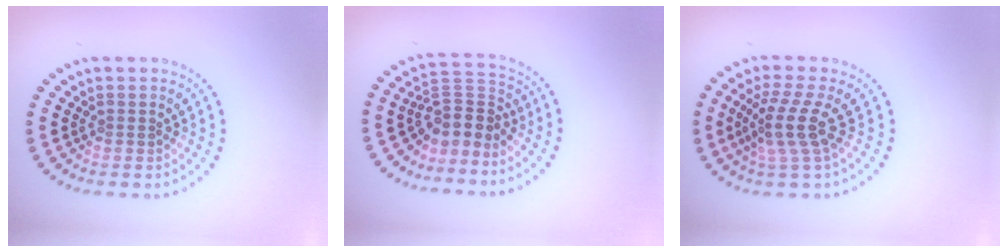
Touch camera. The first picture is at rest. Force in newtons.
{"total": 3.3, "press": 2.4, "slide": 2.3}
{"total": 3.7, "press": 2.7, "slide": 2.5}